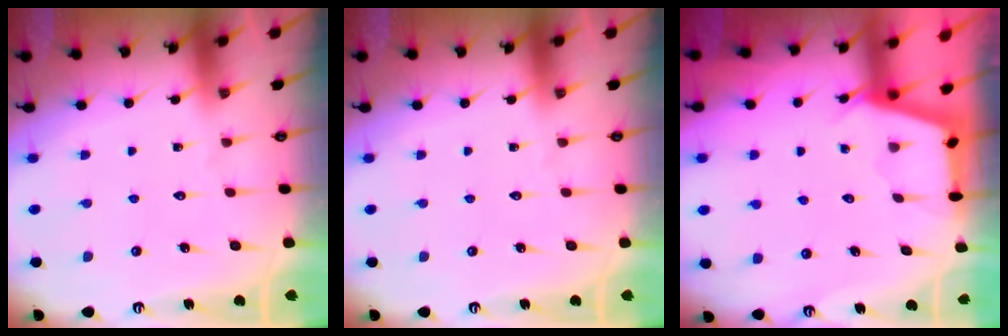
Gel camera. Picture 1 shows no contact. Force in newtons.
{"total": 0.0}
{"total": 2.9, "press": 2.9, "slide": 0.3}